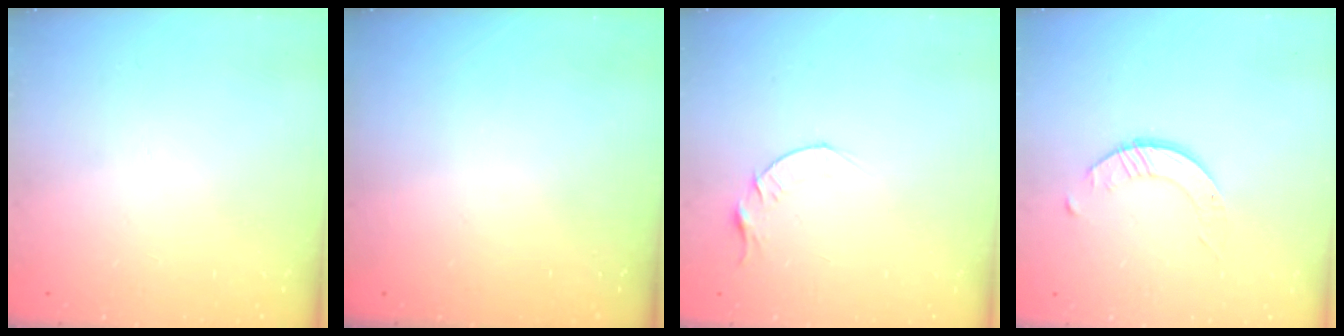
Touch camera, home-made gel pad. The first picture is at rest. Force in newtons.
{"total": 0.0}
{"total": 4.1, "press": 4.0, "slide": 0.5}
{"total": 1.6, "press": 1.6, "slide": 0.2}